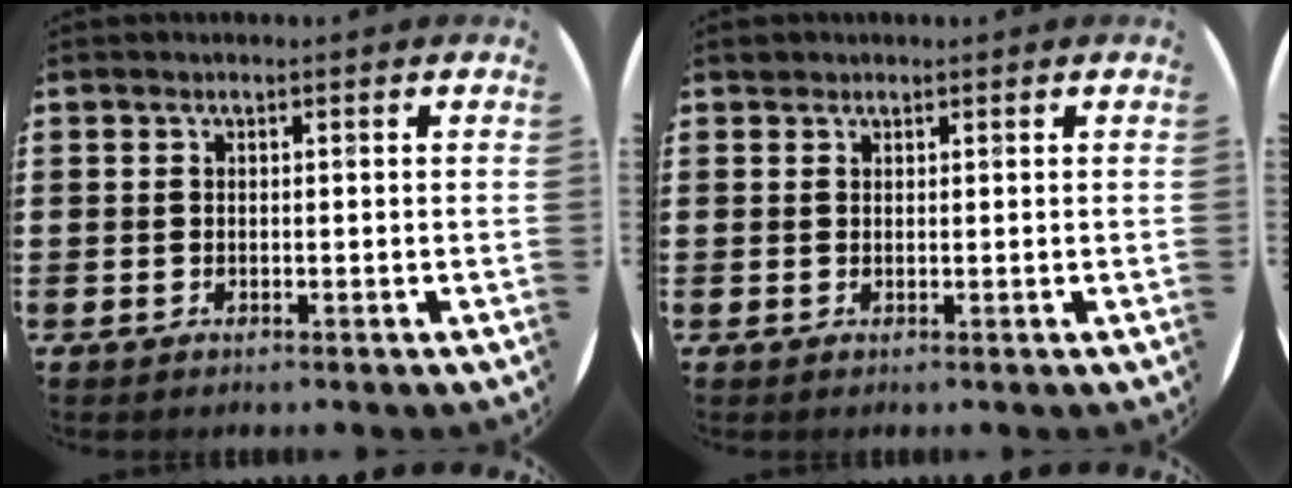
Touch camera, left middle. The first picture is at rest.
{"total": 0.7, "force": [0.6, 0.3, 0.0], "torque": [0.007, -0.001, 0.010]}